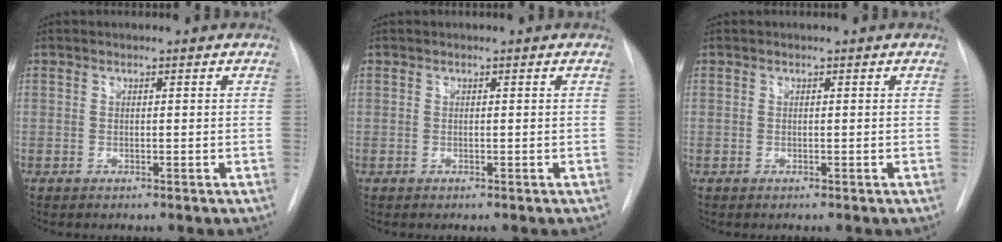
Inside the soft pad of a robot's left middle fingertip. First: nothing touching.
{"total": 0.0}
{"total": 0.0}